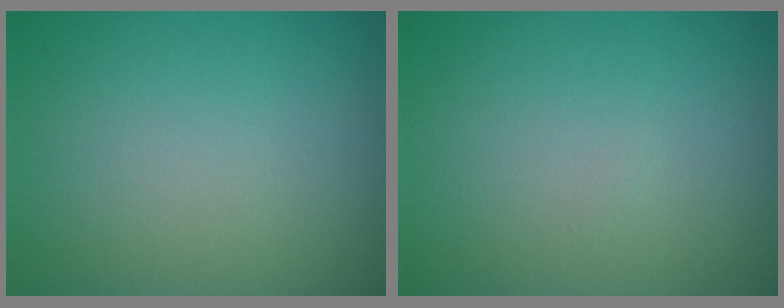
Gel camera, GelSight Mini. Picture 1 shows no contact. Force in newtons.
{"total": 0.0}